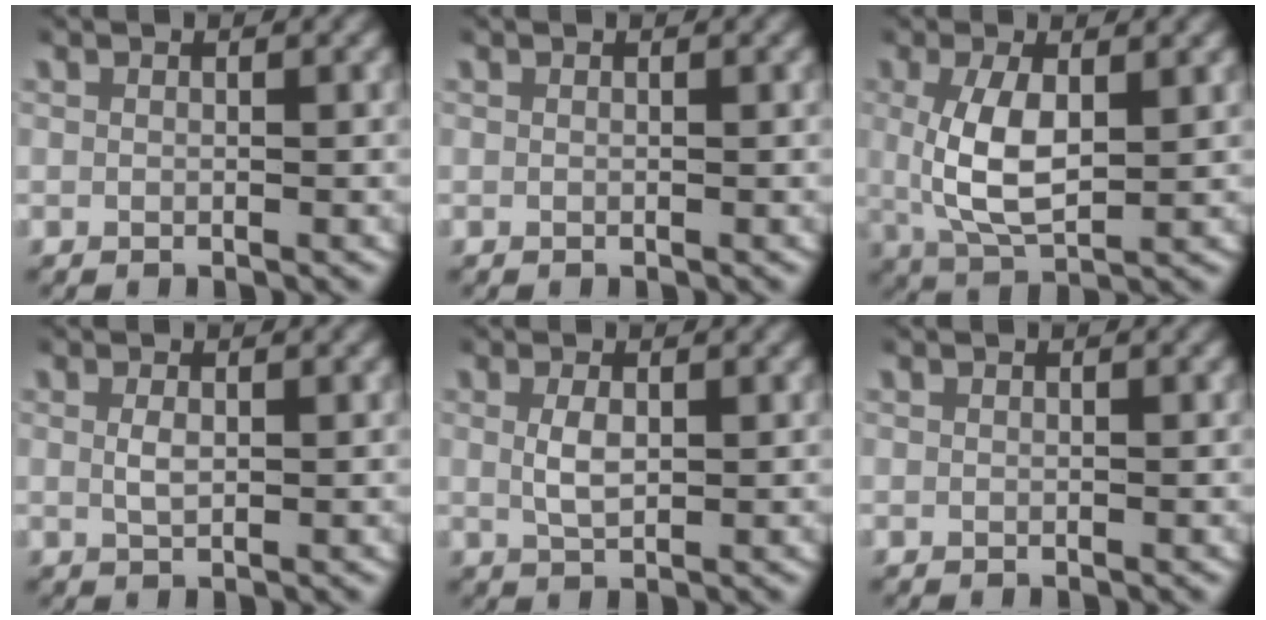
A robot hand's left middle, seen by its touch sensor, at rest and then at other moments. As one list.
[{"total": 0.0}, {"total": 5.7, "force": [0.6, 2.7, 5.0], "torque": [-0.103, -0.006, 0.020]}, {"total": 1.2, "force": [0.3, 0.5, 1.1], "torque": [-0.027, -0.006, 0.010]}, {"total": 2.0, "force": [0.4, 0.9, 1.8], "torque": [-0.042, -0.005, 0.015]}, {"total": 0.0}]